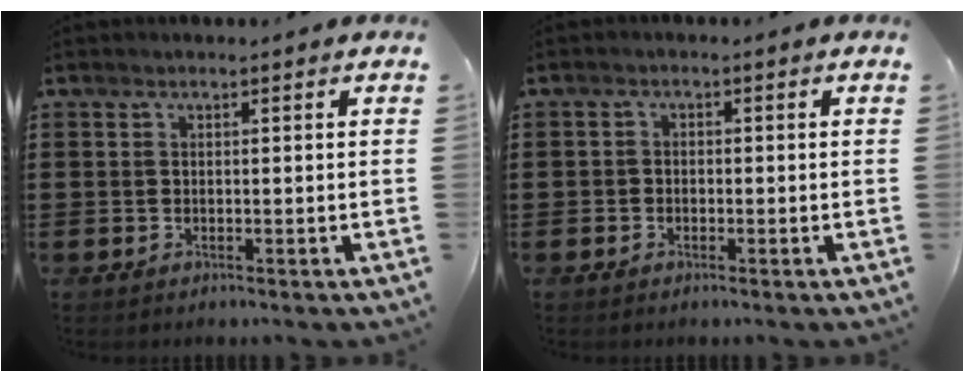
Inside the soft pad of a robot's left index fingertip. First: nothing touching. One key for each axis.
{"total": 1.1, "fx": -0.7, "fy": 0.8, "fz": 0.2, "tx": -0.007, "ty": 0.002, "tz": -0.015}